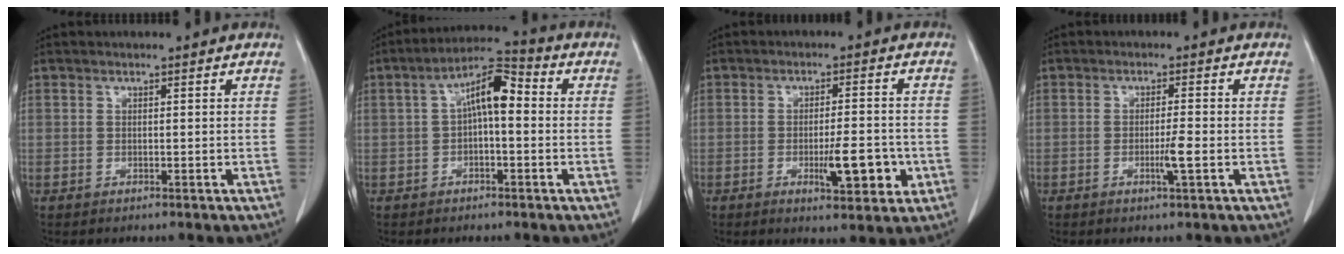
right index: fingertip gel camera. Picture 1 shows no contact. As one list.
[{"total": 7.7, "force": [0.5, 2.5, 7.3], "torque": [-0.130, 0.034, 0.003]}, {"total": 7.3, "force": [-2.1, 1.8, 6.7], "torque": [-0.101, -0.005, -0.026]}, {"total": 3.0, "force": [-0.9, -0.2, 2.9], "torque": [-0.051, -0.004, -0.016]}]